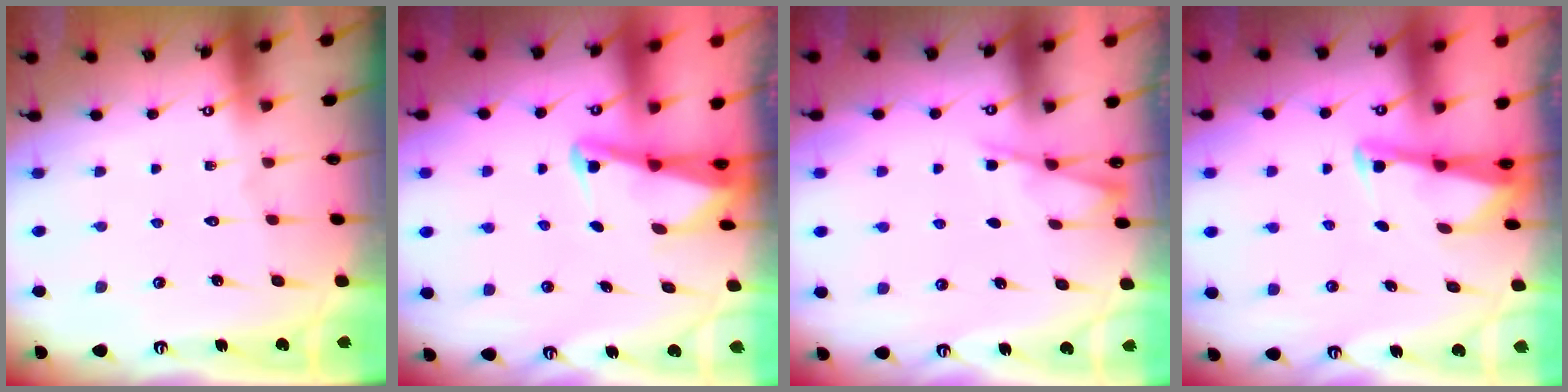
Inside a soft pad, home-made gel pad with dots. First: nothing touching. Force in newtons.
{"total": 2.3, "press": 2.3, "slide": 0.3}
{"total": 3.1, "press": 3.1, "slide": 0.4}
{"total": 2.9, "press": 2.9, "slide": 0.2}